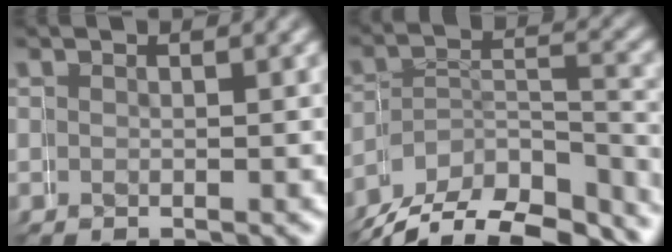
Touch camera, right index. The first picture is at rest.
{"total": 12.7, "force": [-10.2, 6.7, 3.7], "torque": [-0.058, -0.036, -0.150]}